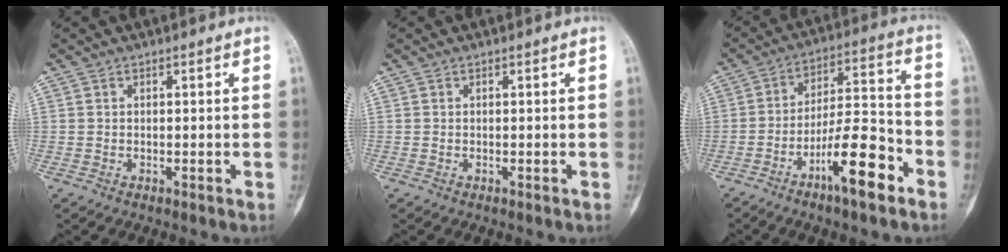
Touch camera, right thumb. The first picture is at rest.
{"total": 0.0}
{"total": 13.4, "force": [-7.2, 3.5, 10.8], "torque": [-0.175, 0.058, -0.121]}